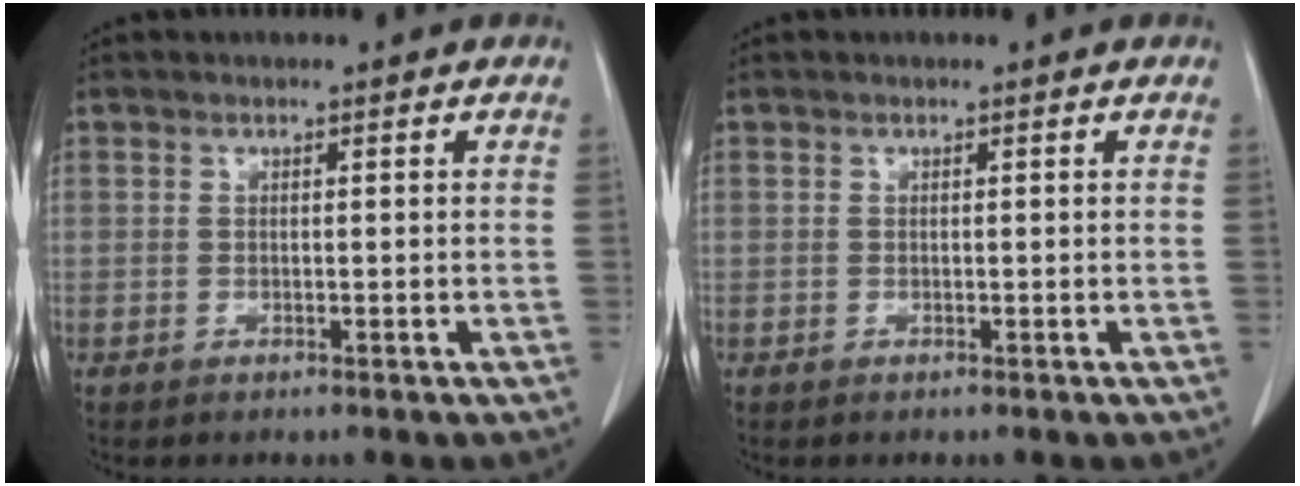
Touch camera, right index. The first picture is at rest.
{"total": 0.0}